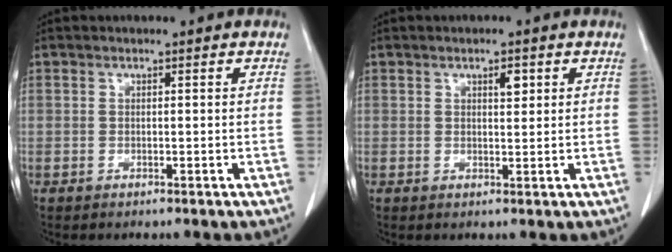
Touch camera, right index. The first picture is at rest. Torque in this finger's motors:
{"motor_torque": [0.01, 0.09, -0.07, 0.00]}